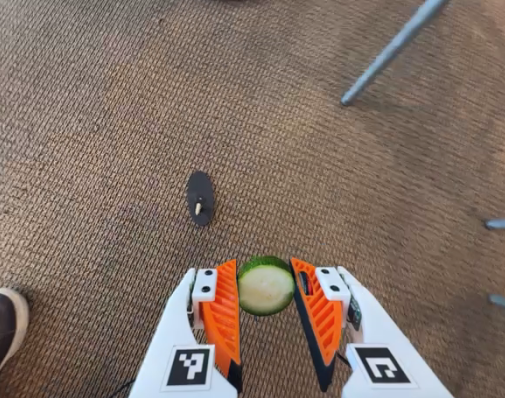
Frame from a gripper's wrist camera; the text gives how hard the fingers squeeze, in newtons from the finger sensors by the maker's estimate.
{"total": 8.6, "left": 8.8, "right": 8.4}